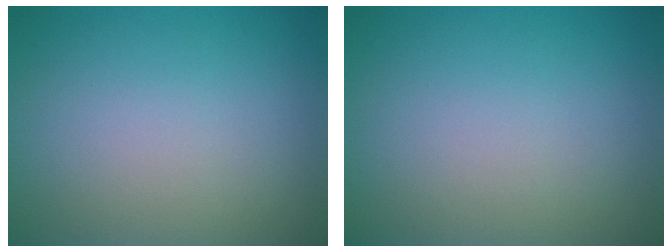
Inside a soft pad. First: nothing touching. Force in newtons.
{"total": 0.0}